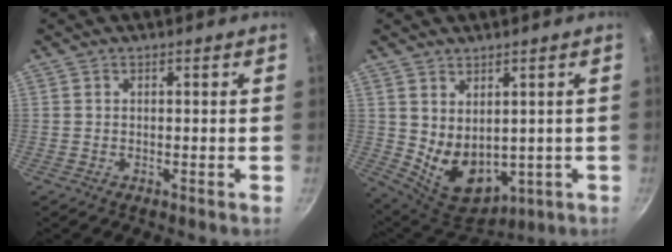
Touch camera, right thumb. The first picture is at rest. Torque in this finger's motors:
{"motor_torque": [-0.63, 0.87, 0.71, 0.71, 0.09]}